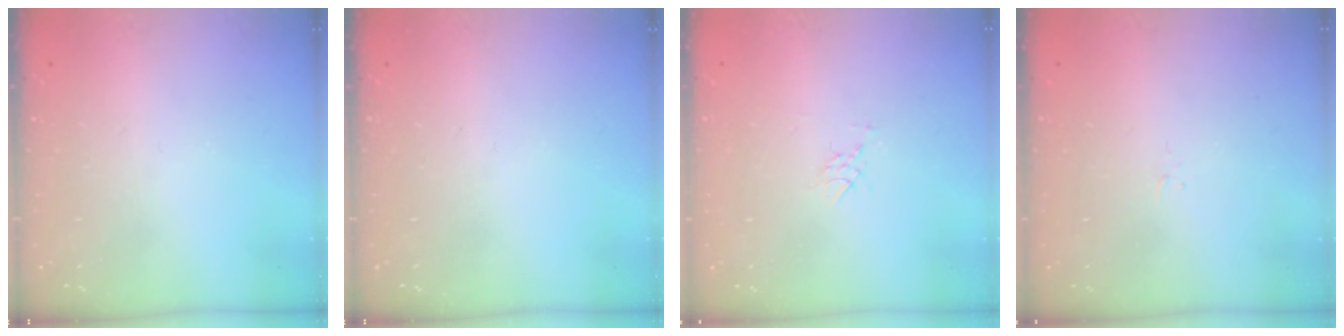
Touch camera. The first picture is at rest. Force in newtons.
{"total": 0.0}
{"total": 3.5, "press": 3.3, "slide": 1.1}
{"total": 1.6, "press": 1.5, "slide": 0.3}